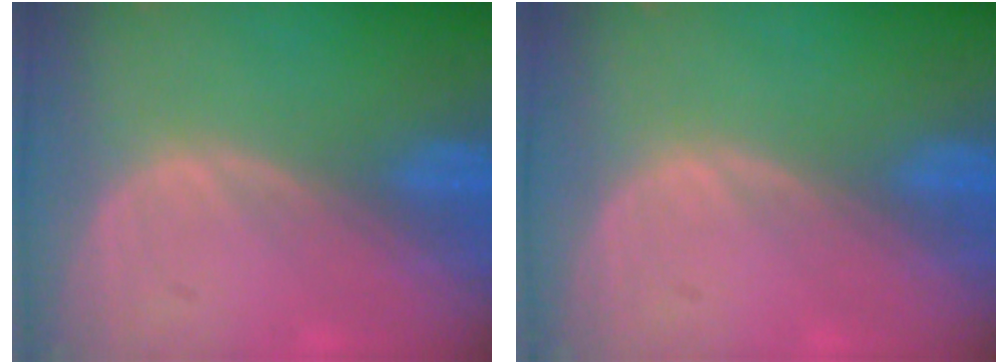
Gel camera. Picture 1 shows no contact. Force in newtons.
{"total": 0.0}